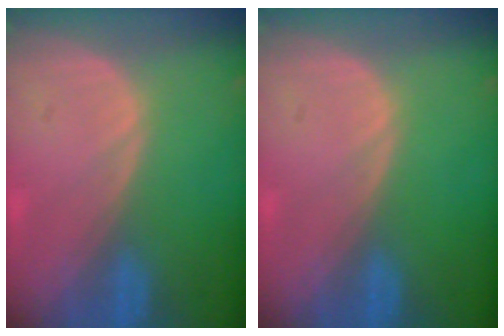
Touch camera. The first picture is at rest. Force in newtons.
{"total": 0.0}